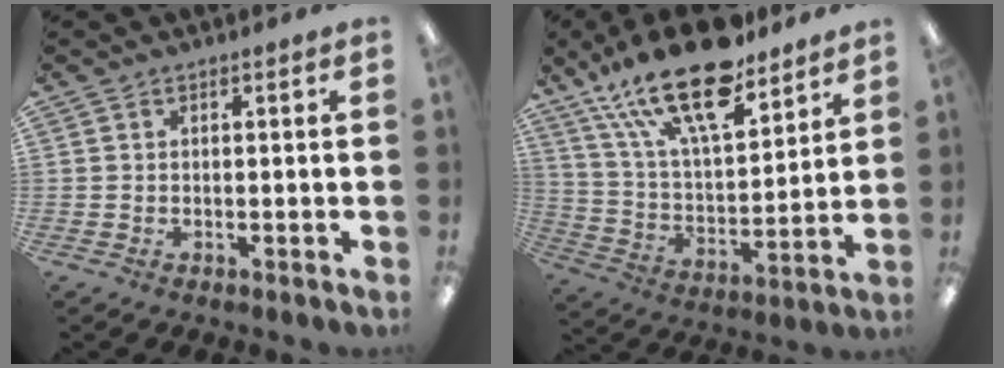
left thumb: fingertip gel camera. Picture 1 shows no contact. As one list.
[{"total": 22.3, "force": [15.7, 8.2, 13.6], "torque": [-0.251, -0.087, 0.271]}]